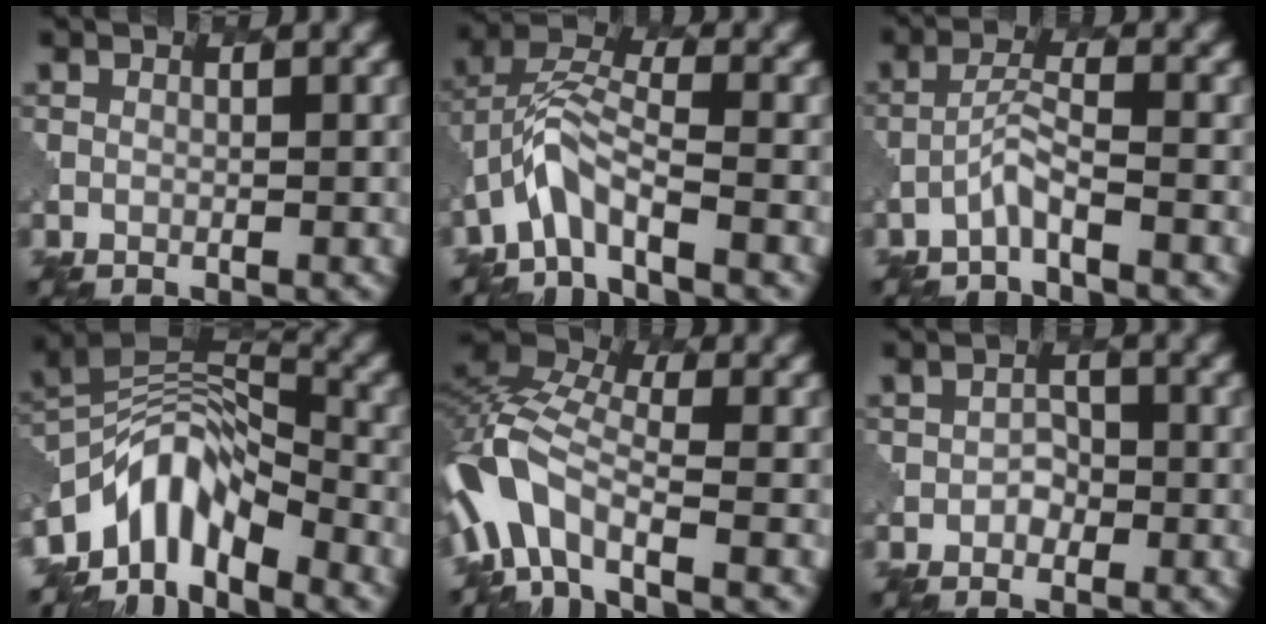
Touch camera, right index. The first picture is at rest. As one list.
[{"total": 4.3, "force": [-2.6, 1.3, 3.1], "torque": [-0.063, 0.008, -0.059]}, {"total": 2.0, "force": [-1.5, 0.0, 1.4], "torque": [-0.030, 0.008, -0.037]}, {"total": 7.7, "force": [-4.8, 3.7, 4.8], "torque": [-0.069, 0.006, -0.100]}, {"total": 9.5, "force": [-3.7, 4.5, 7.5], "torque": [-0.145, 0.010, -0.086]}, {"total": 1.2, "force": [-0.3, 1.0, 0.5], "torque": [-0.005, 0.004, -0.005]}]